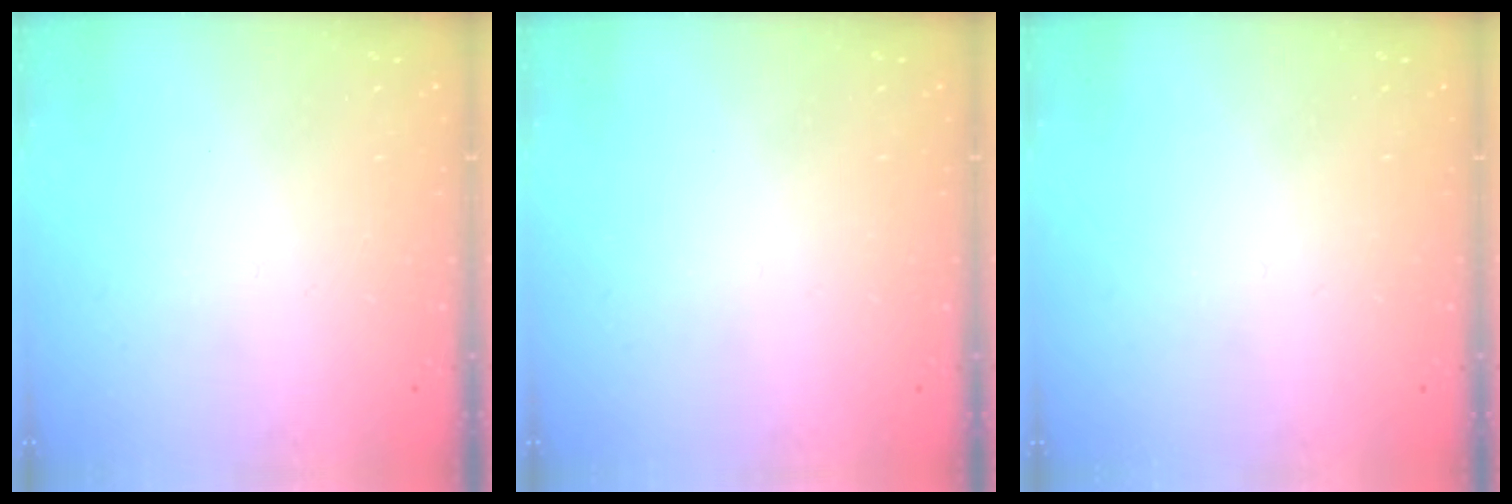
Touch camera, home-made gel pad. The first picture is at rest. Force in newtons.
{"total": 0.0}
{"total": 0.0}